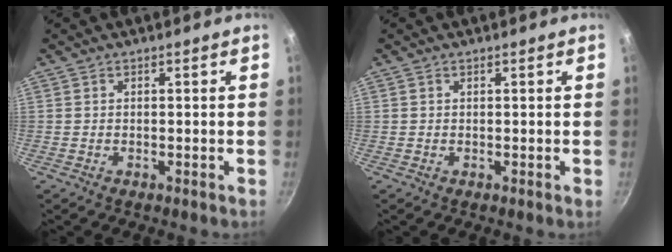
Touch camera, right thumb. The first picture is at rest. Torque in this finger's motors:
{"motor_torque": [-0.33, -0.02, -0.31, 0.10, 0.00]}